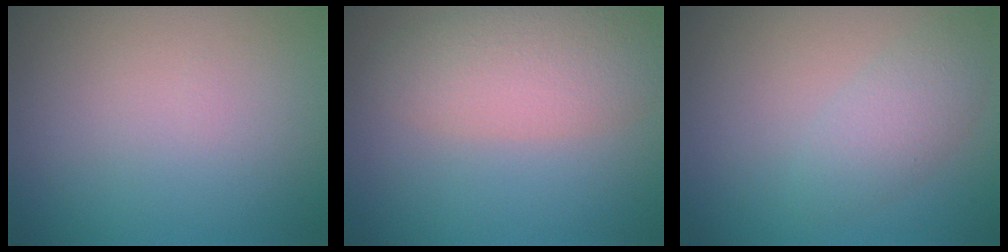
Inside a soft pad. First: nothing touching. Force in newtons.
{"total": 4.5, "press": 4.4, "slide": 0.4}
{"total": 1.7, "press": 1.7, "slide": 0.0}